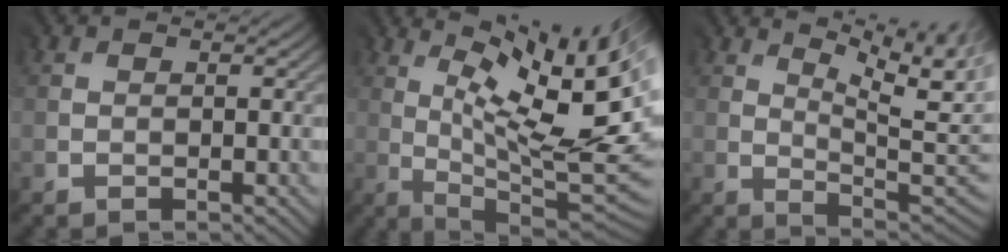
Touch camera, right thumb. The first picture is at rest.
{"total": 13.7, "force": [4.2, 3.3, 12.6], "torque": [-0.185, 0.009, 0.092]}
{"total": 13.3, "force": [5.1, 4.3, 11.5], "torque": [-0.165, 0.036, 0.093]}